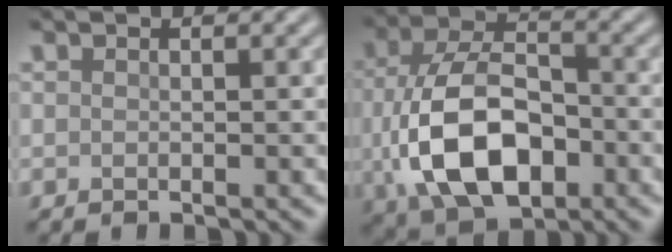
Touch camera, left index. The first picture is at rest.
{"total": 10.8, "force": [-2.1, 6.8, 8.2], "torque": [-0.182, -0.015, -0.036]}